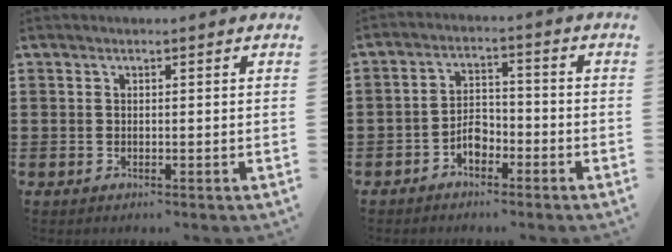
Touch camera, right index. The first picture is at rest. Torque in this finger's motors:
{"motor_torque": [1.38, 0.76, 0.20, 0.03]}